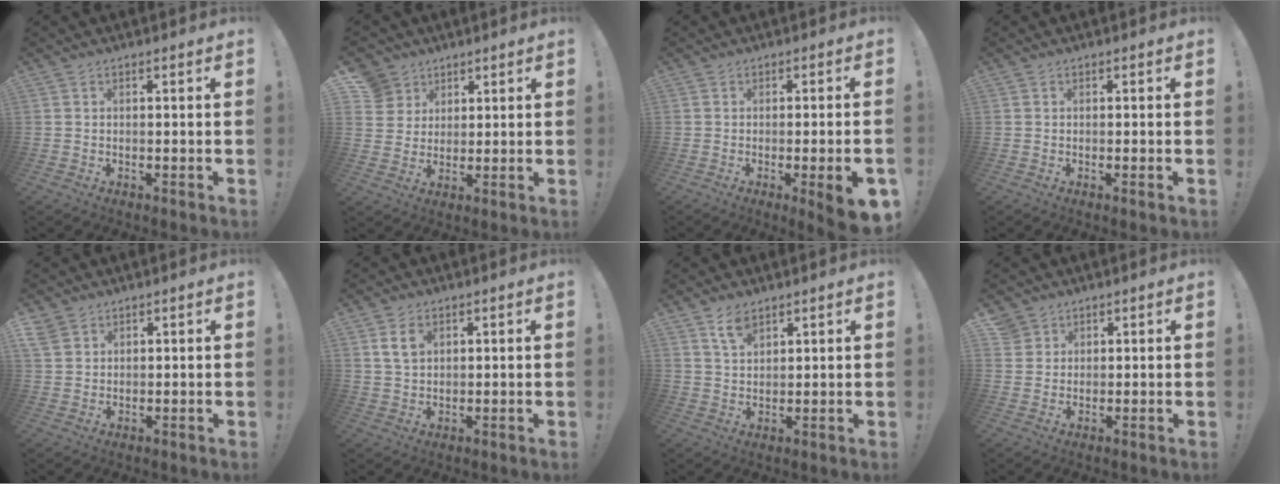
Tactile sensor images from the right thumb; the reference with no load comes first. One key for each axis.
{"total": 7.7, "fx": 4.4, "fy": 6.2, "fz": 1.1, "tx": -0.017, "ty": -0.028, "tz": 0.088}
{"total": 8.4, "fx": -2.4, "fy": 0.8, "fz": 8.0, "tx": -0.110, "ty": 0.000, "tz": -0.034}
{"total": 1.0, "fx": -0.2, "fy": -0.2, "fz": 1.0, "tx": -0.022, "ty": 0.002, "tz": -0.003}
{"total": 3.6, "fx": 2.6, "fy": 2.3, "fz": 1.1, "tx": -0.020, "ty": -0.013, "tz": 0.051}
{"total": 5.3, "fx": 2.2, "fy": 3.6, "fz": 3.2, "tx": -0.054, "ty": 0.001, "tz": 0.042}
{"total": 5.3, "fx": 3.7, "fy": 2.4, "fz": 2.9, "tx": -0.056, "ty": -0.016, "tz": 0.067}
{"total": 3.5, "fx": 2.5, "fy": 2.4, "fz": 0.4, "tx": -0.002, "ty": -0.012, "tz": 0.044}